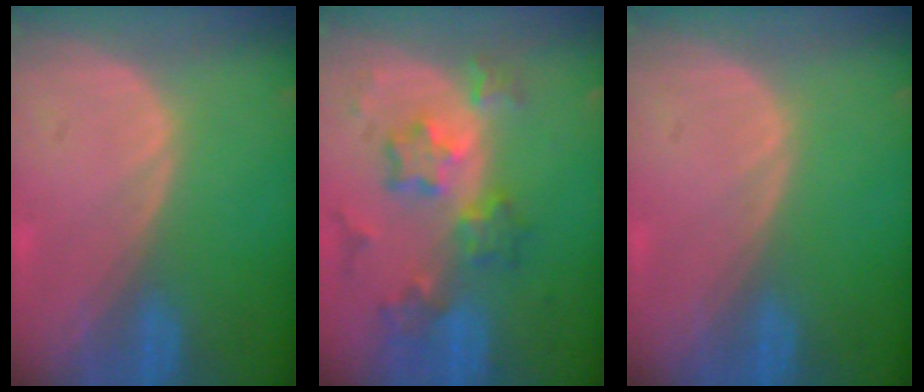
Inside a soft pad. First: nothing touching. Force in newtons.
{"total": 8.6, "press": 7.6, "slide": 4.0}
{"total": 0.0}